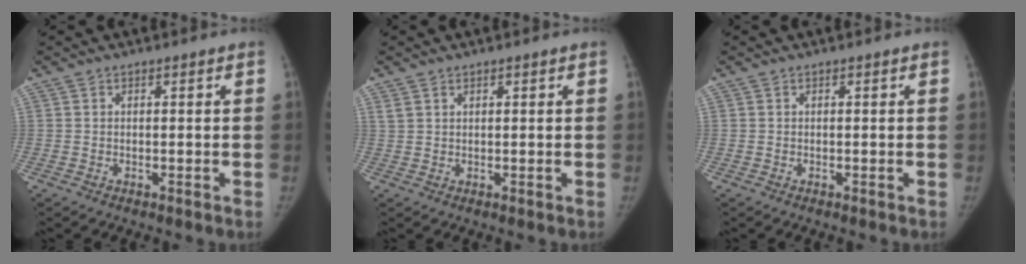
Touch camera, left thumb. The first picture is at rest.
{"total": 1.2, "force": [1.0, 0.6, 0.3], "torque": [0.001, -0.003, 0.018]}
{"total": 0.0}